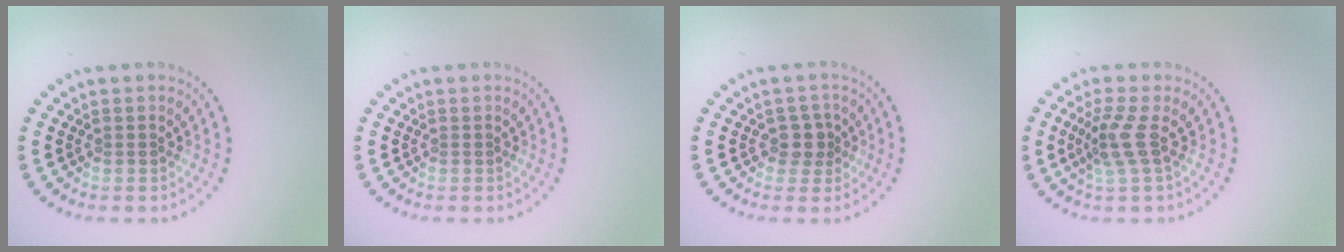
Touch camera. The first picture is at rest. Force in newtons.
{"total": 0.0}
{"total": 1.9, "press": 1.6, "slide": 1.0}
{"total": 2.7, "press": 2.1, "slide": 1.7}